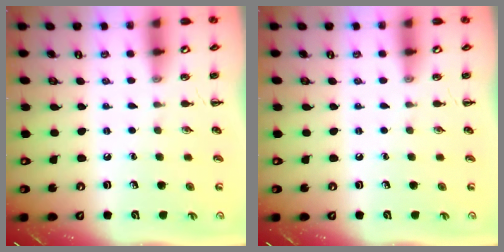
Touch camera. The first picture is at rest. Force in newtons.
{"total": 0.0}